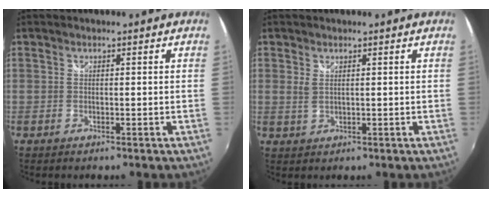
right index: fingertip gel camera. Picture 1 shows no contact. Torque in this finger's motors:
{"motor_torque": [-0.05, 0.24, -0.03, 0.00]}